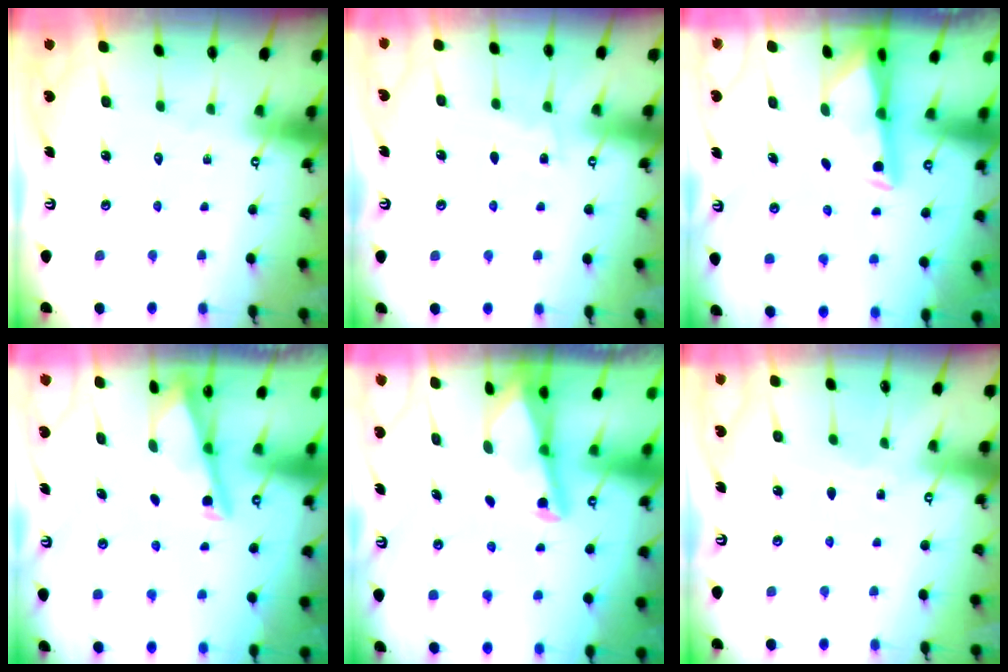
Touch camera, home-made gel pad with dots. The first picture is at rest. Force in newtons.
{"total": 5.0, "press": 4.9, "slide": 0.6}
{"total": 3.0, "press": 2.9, "slide": 0.5}
{"total": 3.0, "press": 3.0, "slide": 0.4}
{"total": 2.7, "press": 2.6, "slide": 0.7}
{"total": 2.8, "press": 2.8, "slide": 0.4}